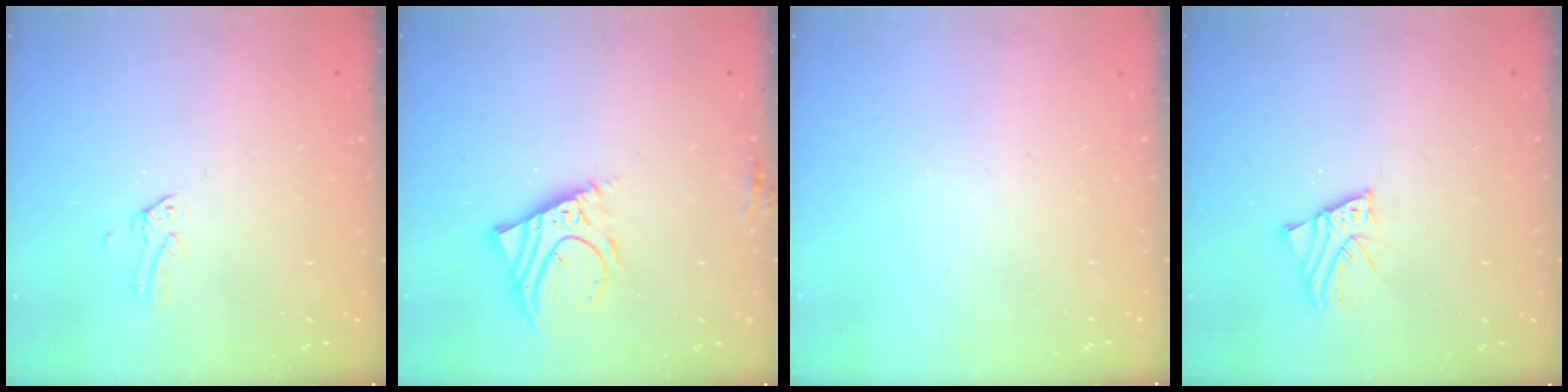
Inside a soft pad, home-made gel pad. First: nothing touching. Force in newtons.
{"total": 10.0, "press": 9.8, "slide": 2.2}
{"total": 0.0}
{"total": 2.4, "press": 2.4, "slide": 0.2}